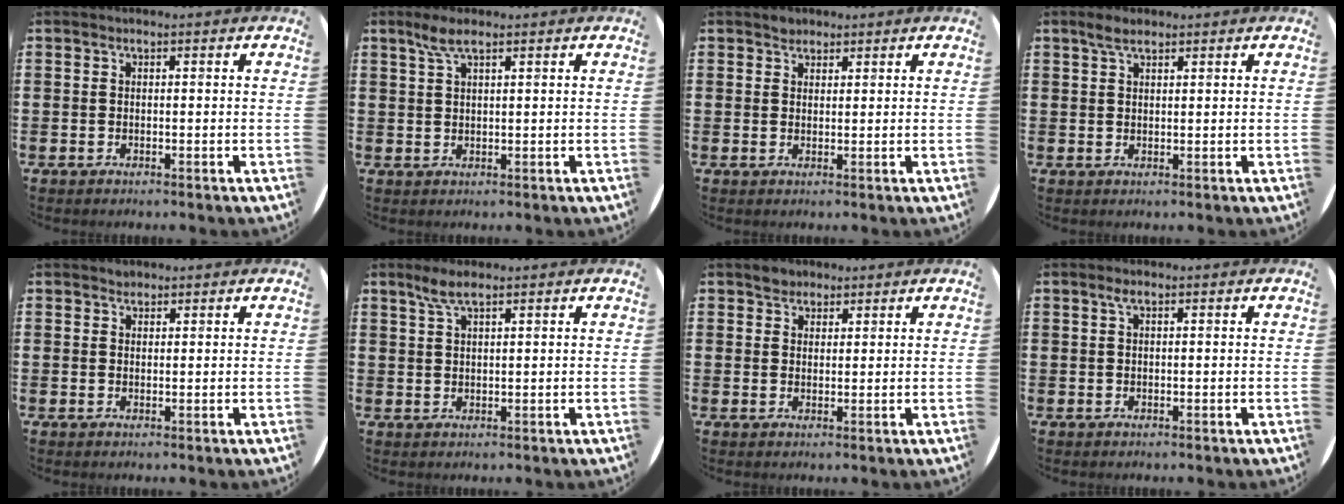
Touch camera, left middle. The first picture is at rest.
{"total": 3.1, "force": [2.1, 0.6, 2.2], "torque": [-0.048, 0.007, 0.036]}
{"total": 1.5, "force": [1.3, 0.7, 0.1], "torque": [0.006, -0.001, 0.024]}
{"total": 2.4, "force": [1.8, 0.9, 1.3], "torque": [-0.020, 0.003, 0.031]}
{"total": 1.0, "force": [0.9, 0.4, 0.0], "torque": [0.007, -0.001, 0.016]}
{"total": 3.1, "force": [2.2, 0.6, 2.1], "torque": [-0.044, 0.006, 0.039]}
{"total": 2.1, "force": [1.8, 1.1, -0.1], "torque": [0.009, 0.002, 0.035]}
{"total": 1.0, "force": [0.5, 0.2, 0.9], "torque": [-0.017, 0.005, 0.008]}